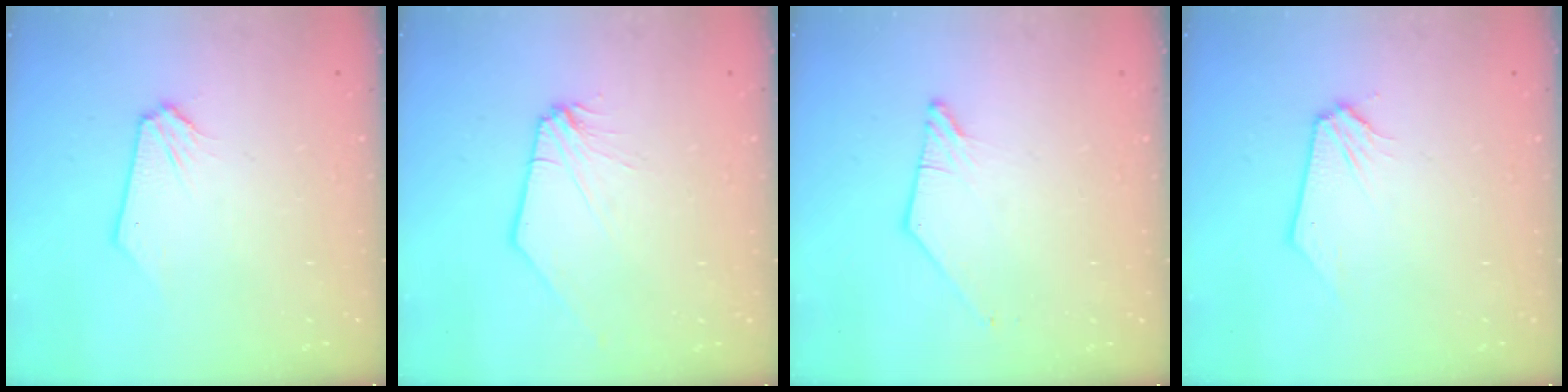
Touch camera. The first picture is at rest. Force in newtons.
{"total": 0.0}
{"total": 1.3, "press": 1.2, "slide": 0.3}
{"total": 0.0}